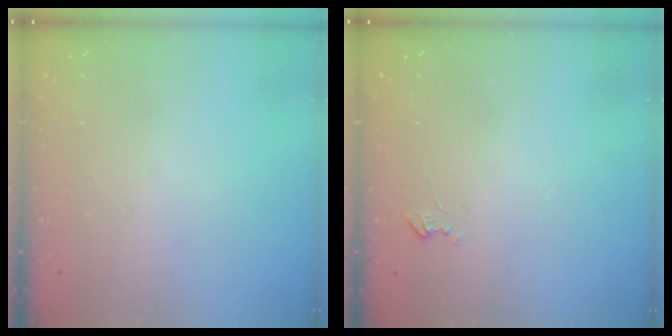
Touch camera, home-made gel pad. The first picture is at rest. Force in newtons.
{"total": 2.7, "press": 2.7, "slide": 0.3}